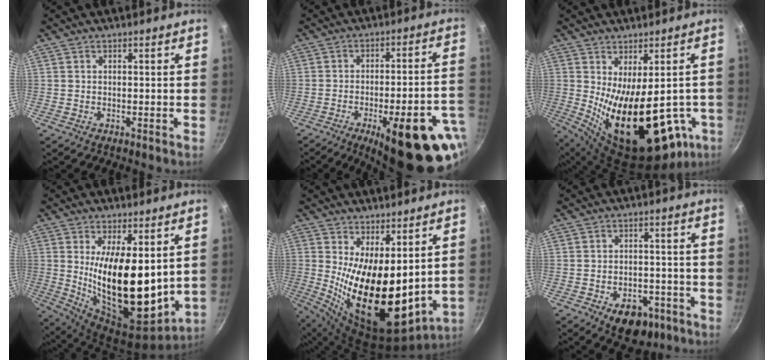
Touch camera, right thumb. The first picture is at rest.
{"total": 24.5, "force": [-11.1, 7.9, 20.3], "torque": [-0.211, 0.041, -0.146]}
{"total": 24.0, "force": [-4.1, 11.2, 20.8], "torque": [-0.286, -0.044, -0.025]}
{"total": 19.6, "force": [3.0, 8.6, 17.4], "torque": [-0.269, -0.057, 0.066]}
{"total": 18.6, "force": [3.4, 8.6, 16.2], "torque": [-0.235, -0.059, 0.077]}
{"total": 10.2, "force": [-4.9, 6.5, 6.2], "torque": [-0.048, 0.024, -0.056]}